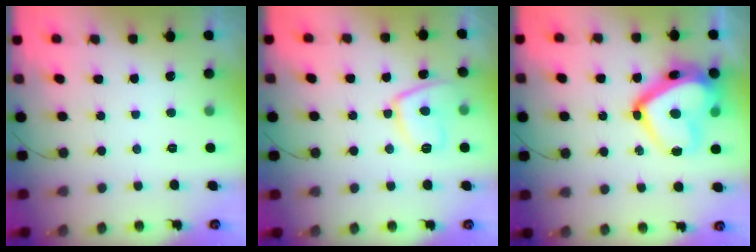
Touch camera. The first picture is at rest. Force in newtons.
{"total": 9.7, "press": 9.7, "slide": 0.8}
{"total": 21.4, "press": 21.4, "slide": 1.5}